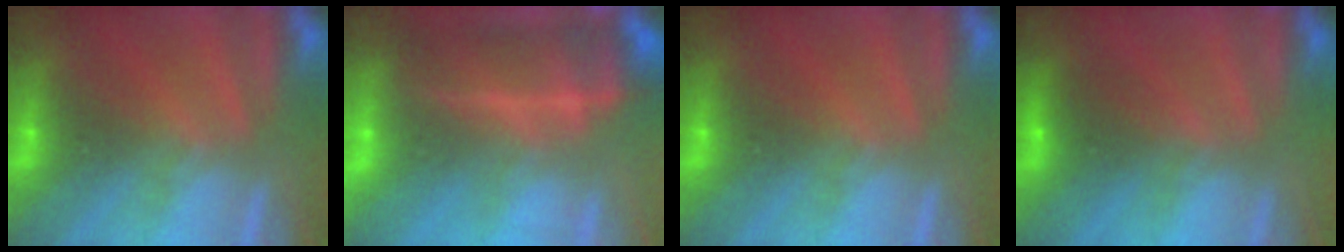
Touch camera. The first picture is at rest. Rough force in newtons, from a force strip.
{"total": 7.0}
{"total": 0.0}
{"total": 2.7}